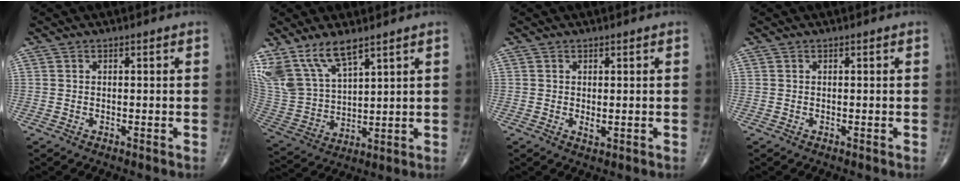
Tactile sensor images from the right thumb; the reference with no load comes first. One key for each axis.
{"total": 14.7, "fx": 10.1, "fy": 6.0, "fz": 8.8, "tx": -0.176, "ty": -0.035, "tz": 0.217}
{"total": 1.1, "fx": 0.1, "fy": 0.6, "fz": 1.0, "tx": -0.014, "ty": -0.005, "tz": 0.003}
{"total": 0.0}